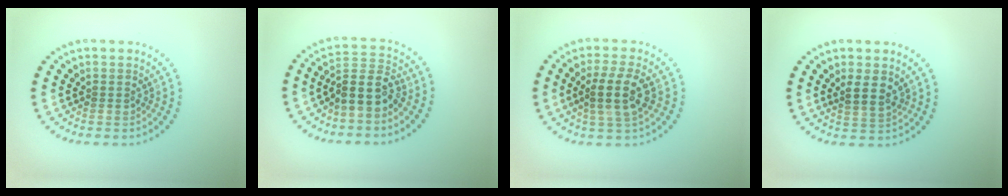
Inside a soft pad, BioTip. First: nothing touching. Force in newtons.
{"total": 3.6, "press": 3.1, "slide": 1.9}
{"total": 4.0, "press": 3.8, "slide": 1.4}
{"total": 2.5, "press": 2.2, "slide": 1.1}